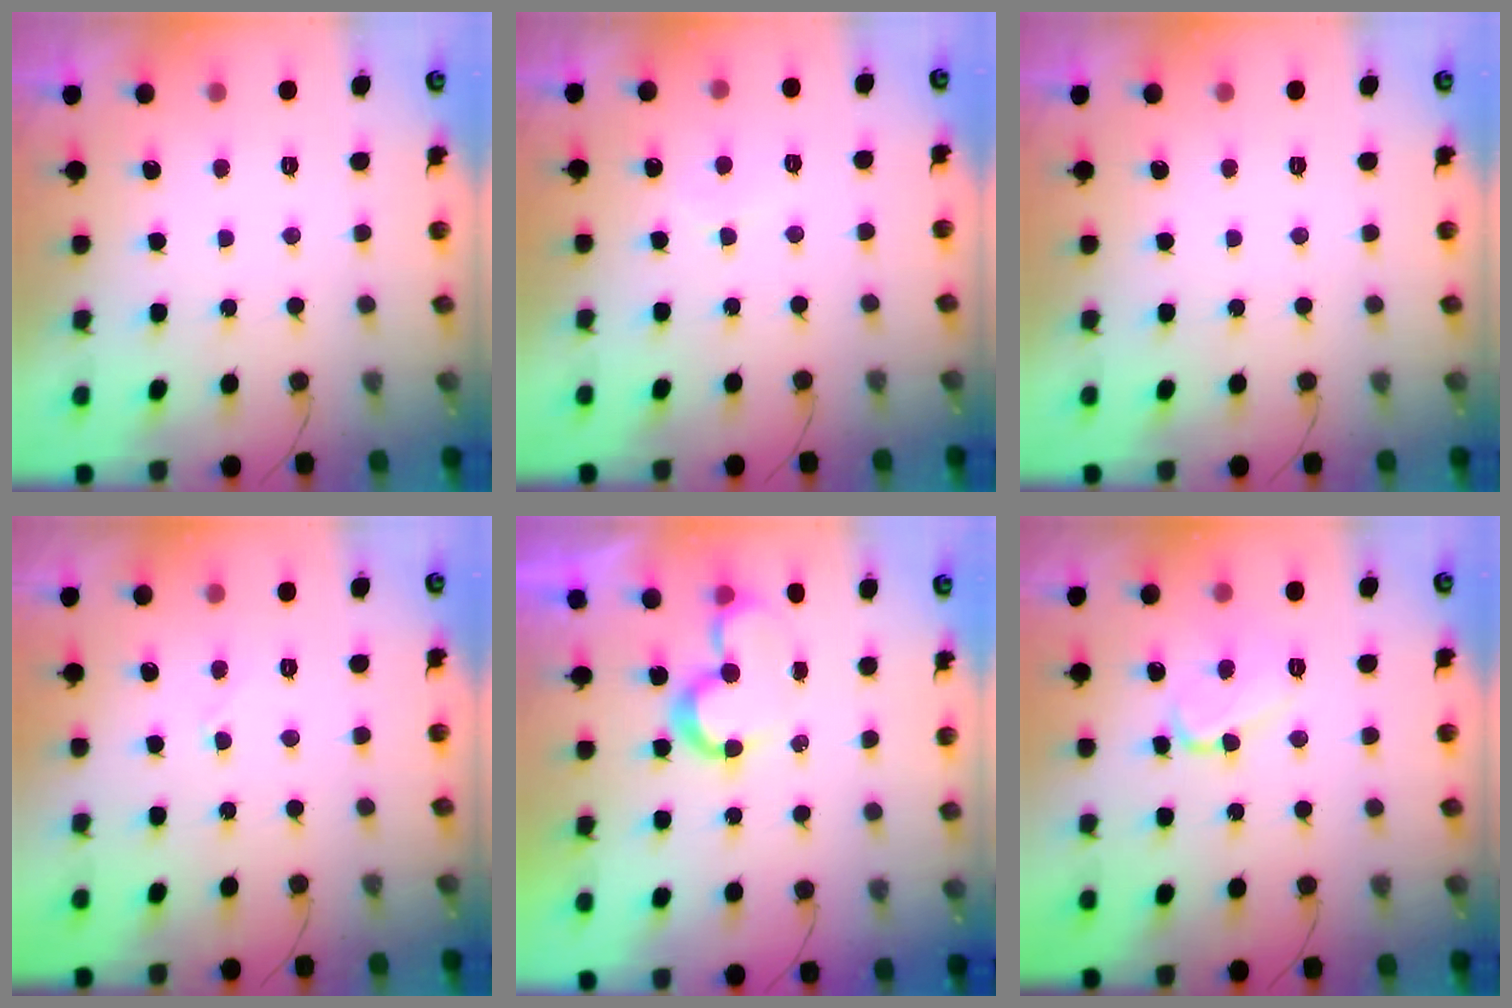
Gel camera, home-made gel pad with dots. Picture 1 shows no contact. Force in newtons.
{"total": 4.8, "press": 4.8, "slide": 0.3}
{"total": 0.0}
{"total": 2.8, "press": 2.8, "slide": 0.2}
{"total": 7.4, "press": 7.4, "slide": 0.4}
{"total": 9.1, "press": 9.0, "slide": 1.1}